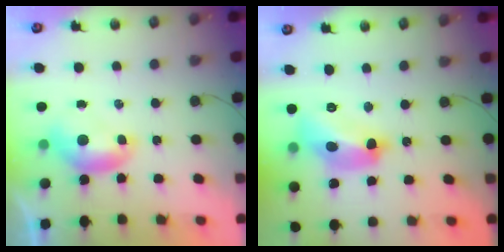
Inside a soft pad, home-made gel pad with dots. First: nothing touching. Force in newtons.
{"total": 10.0, "press": 9.9, "slide": 0.9}